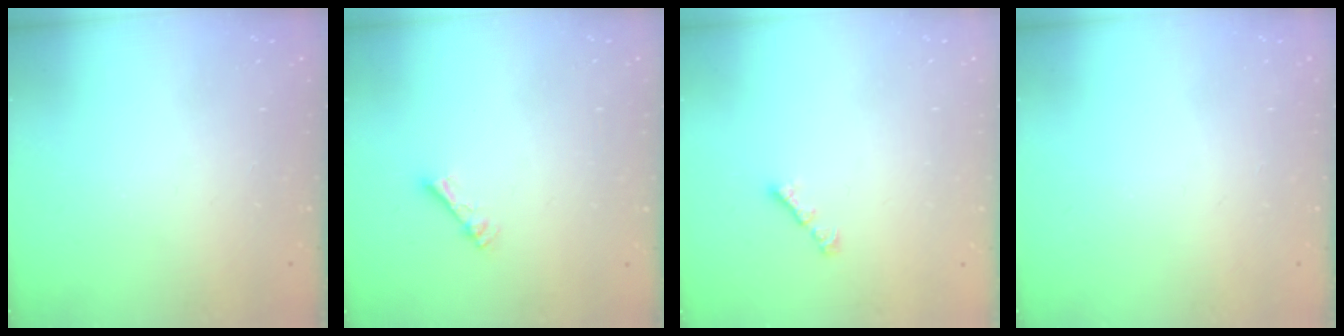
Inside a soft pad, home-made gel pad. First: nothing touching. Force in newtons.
{"total": 2.3, "press": 2.2, "slide": 0.4}
{"total": 1.9, "press": 1.8, "slide": 0.6}
{"total": 0.0}